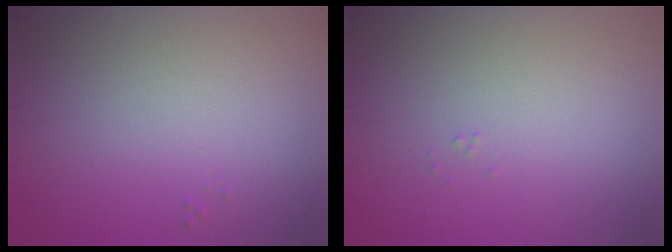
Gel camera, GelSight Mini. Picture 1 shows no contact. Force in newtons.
{"total": 0.0}